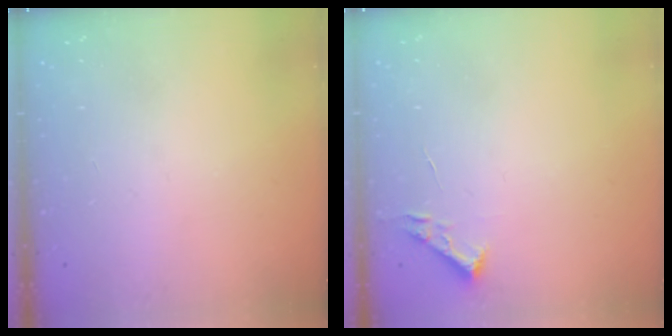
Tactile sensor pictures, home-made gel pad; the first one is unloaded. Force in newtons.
{"total": 2.7, "press": 2.7, "slide": 0.4}